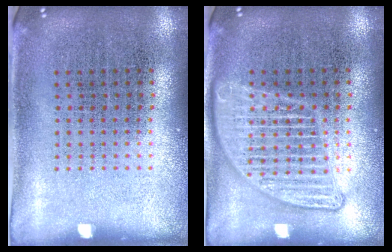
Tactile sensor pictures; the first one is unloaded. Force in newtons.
{"total": 2.9, "press": 2.9, "slide": 0.3}